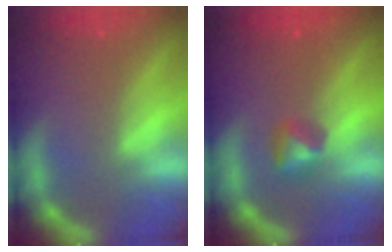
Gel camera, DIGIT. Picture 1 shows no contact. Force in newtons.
{"total": 1.9}